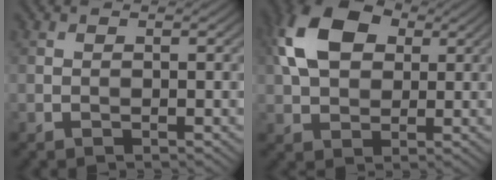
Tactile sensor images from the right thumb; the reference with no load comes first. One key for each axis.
{"total": 10.6, "fx": 2.9, "fy": 7.0, "fz": 7.3, "tx": -0.174, "ty": 0.024, "tz": 0.046}